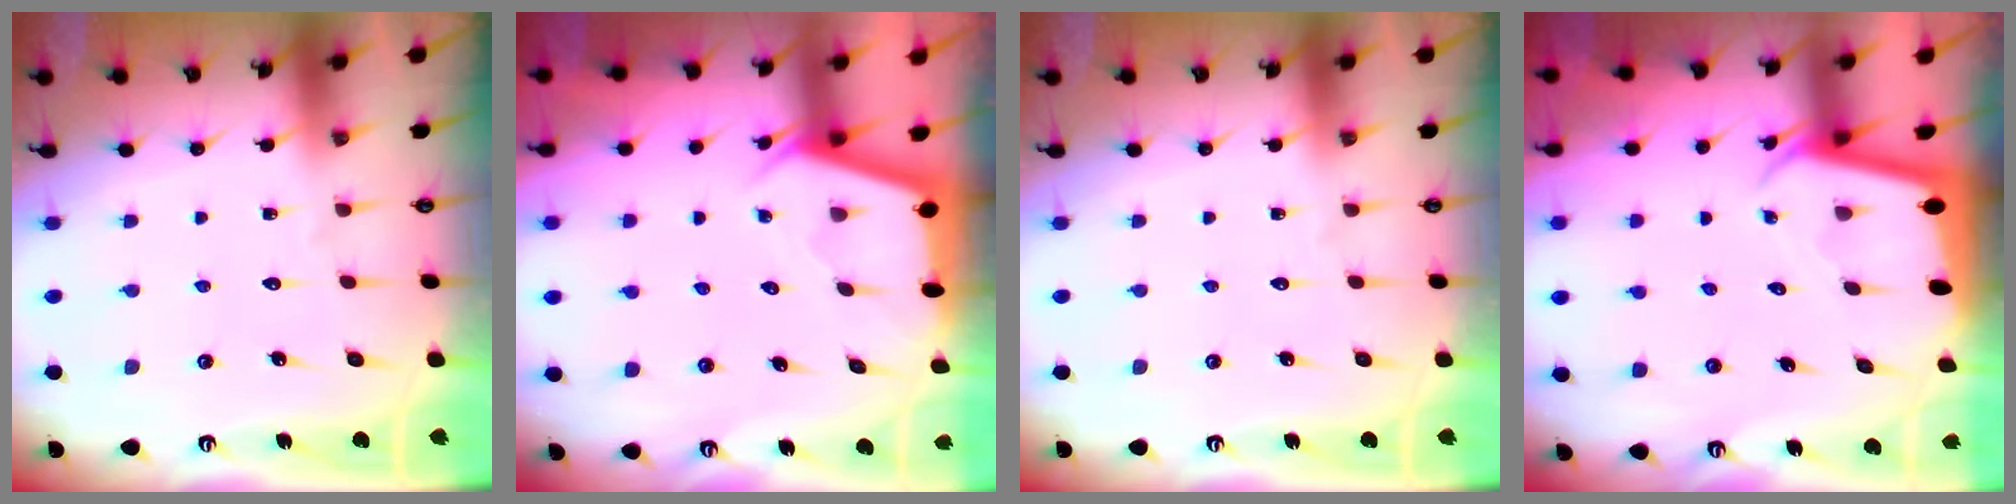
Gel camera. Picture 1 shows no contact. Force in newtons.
{"total": 2.7, "press": 2.7, "slide": 0.1}
{"total": 0.0}
{"total": 2.0, "press": 2.0, "slide": 0.1}